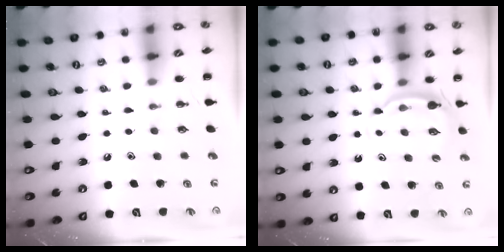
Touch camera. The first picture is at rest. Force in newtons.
{"total": 5.5, "press": 5.5, "slide": 0.7}